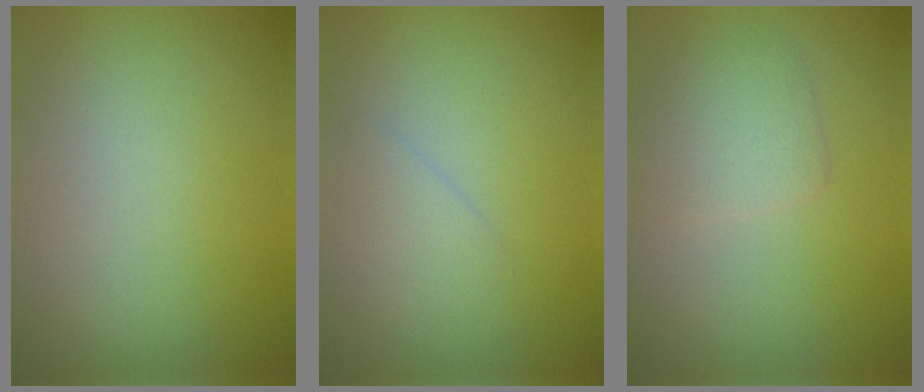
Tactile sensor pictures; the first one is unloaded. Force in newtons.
{"total": 1.0, "press": 1.0, "slide": 0.0}
{"total": 2.3, "press": 2.3, "slide": 0.0}